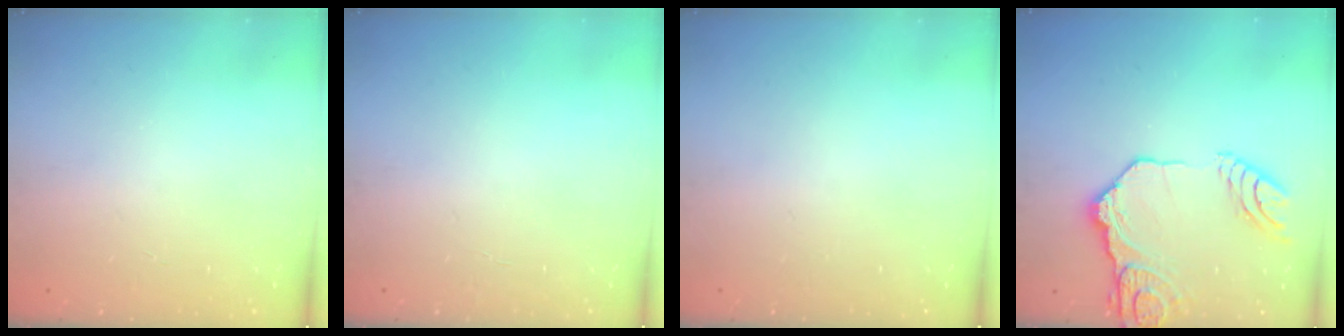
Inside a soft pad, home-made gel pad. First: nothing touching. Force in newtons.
{"total": 2.0, "press": 2.0, "slide": 0.2}
{"total": 0.0}
{"total": 16.9, "press": 16.8, "slide": 1.9}